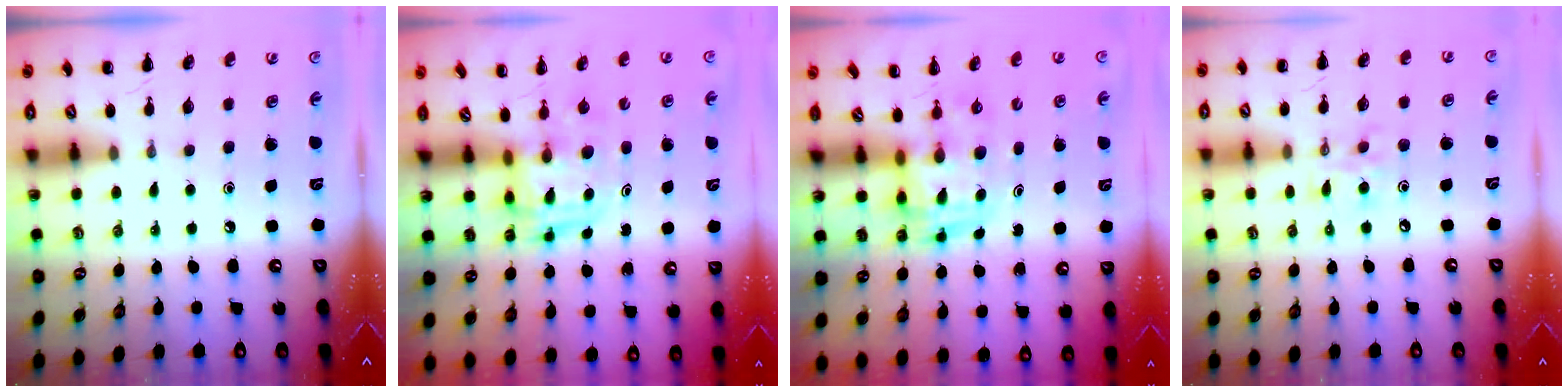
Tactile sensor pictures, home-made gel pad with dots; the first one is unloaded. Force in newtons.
{"total": 3.2, "press": 3.1, "slide": 0.5}
{"total": 3.6, "press": 3.5, "slide": 0.6}
{"total": 7.4, "press": 7.3, "slide": 0.7}